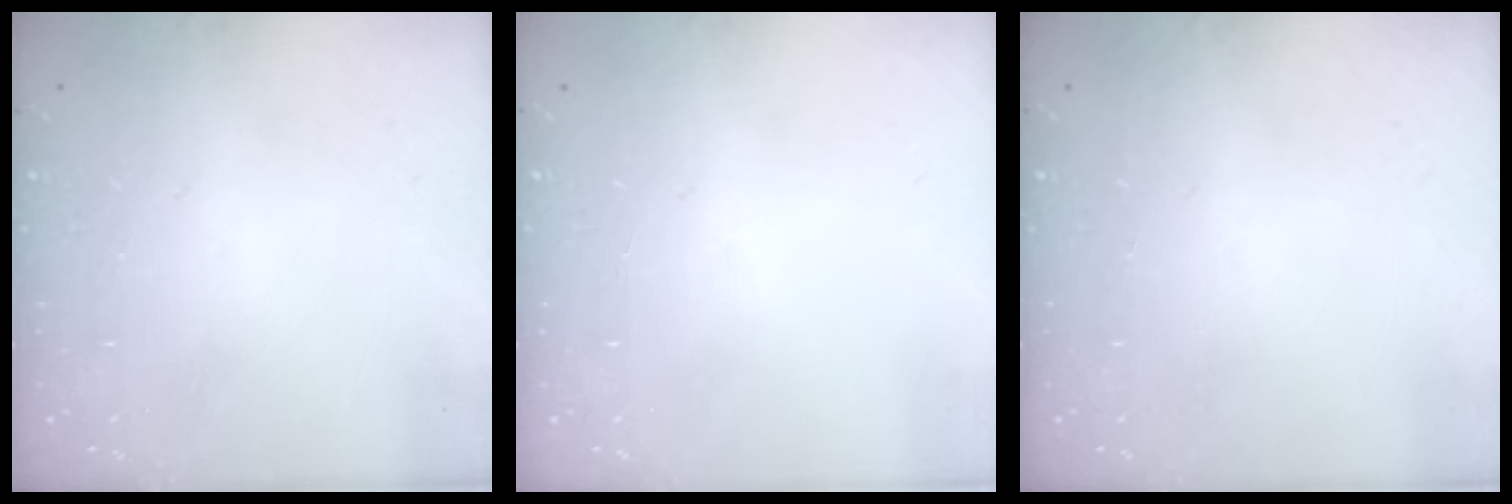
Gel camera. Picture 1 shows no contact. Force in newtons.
{"total": 0.0}
{"total": 0.0}